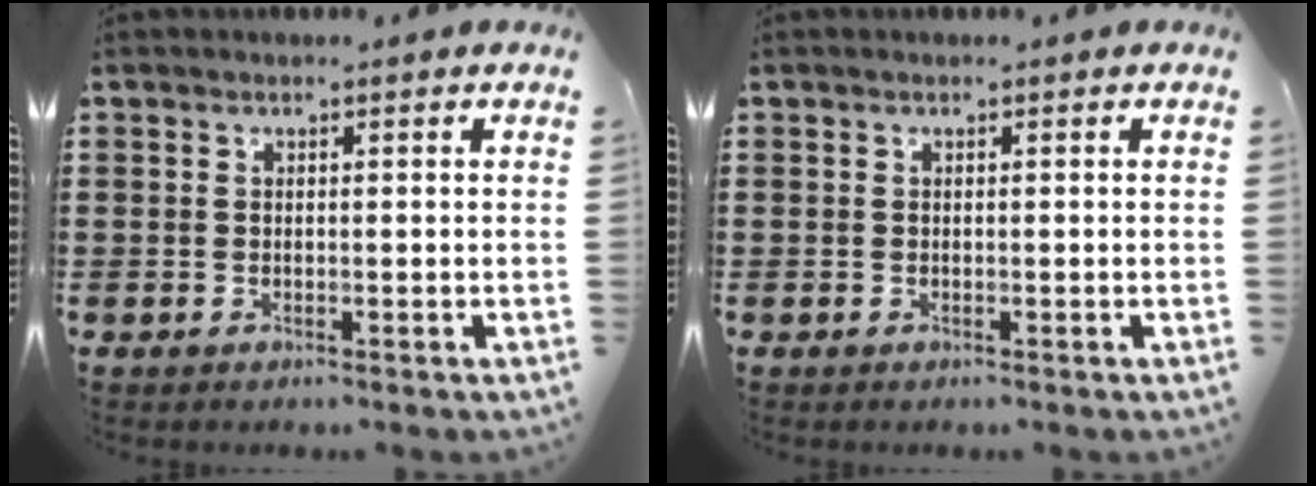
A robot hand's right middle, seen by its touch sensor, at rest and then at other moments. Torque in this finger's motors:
{"motor_torque": [0.19, -0.08, -0.02, -0.01]}